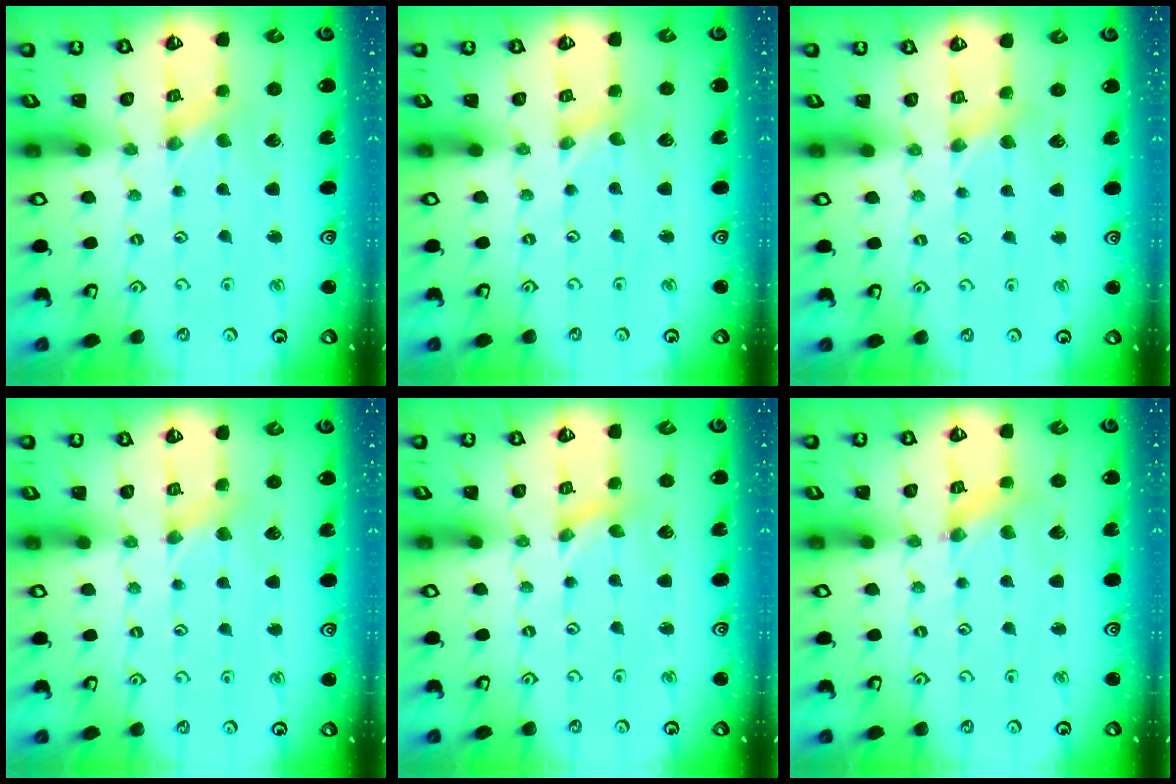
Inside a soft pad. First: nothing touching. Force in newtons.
{"total": 0.0}
{"total": 2.8, "press": 2.7, "slide": 0.5}
{"total": 2.8, "press": 2.7, "slide": 0.5}
{"total": 0.0}
{"total": 2.5, "press": 2.4, "slide": 0.3}